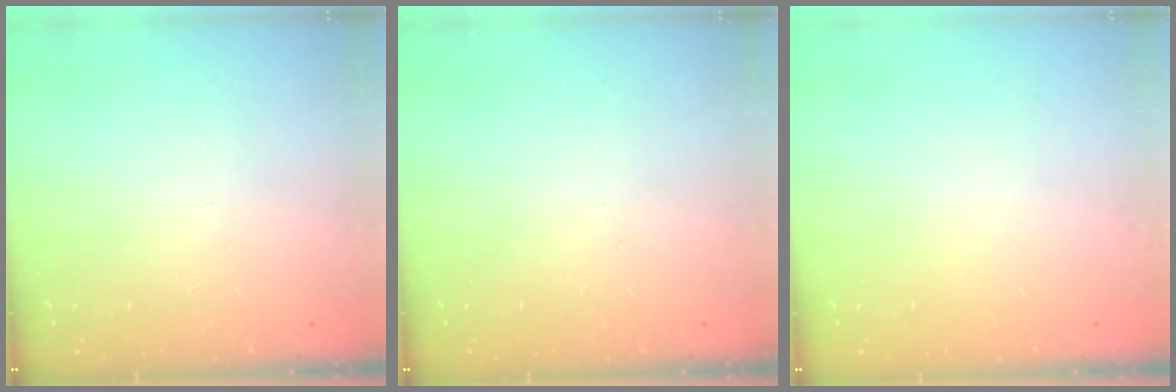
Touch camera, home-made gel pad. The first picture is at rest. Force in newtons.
{"total": 0.0}
{"total": 0.0}